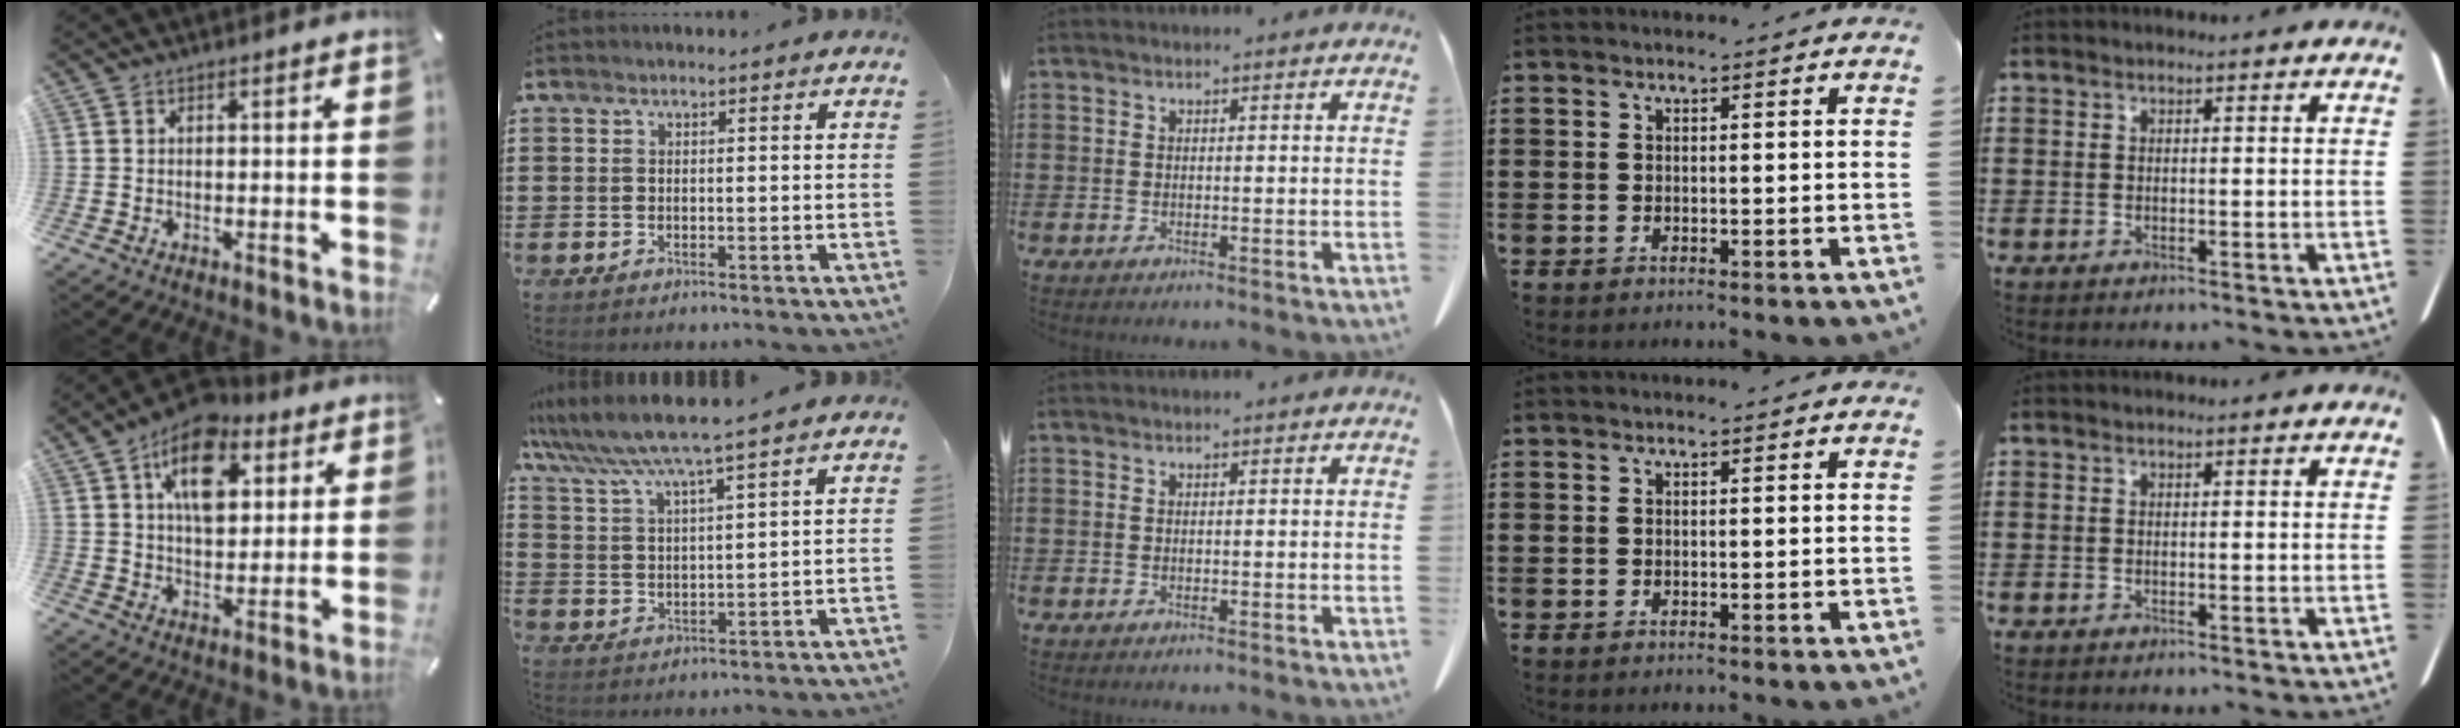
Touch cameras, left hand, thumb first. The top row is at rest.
{"thumb": {"total": 14.4, "force": [6.4, 9.2, 9.0], "torque": [-0.135, -0.018, 0.113]}, "index": {"total": 6.2, "force": [5.4, -0.8, 3.0], "torque": [-0.078, -0.032, 0.089]}}